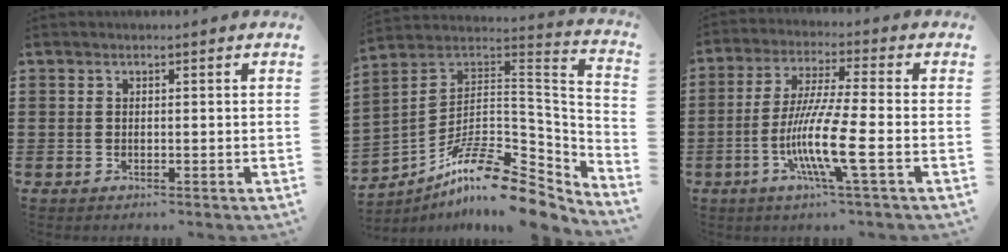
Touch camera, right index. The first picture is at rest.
{"total": 13.2, "force": [-9.7, 4.1, 8.0], "torque": [-0.121, 0.015, -0.179]}
{"total": 11.0, "force": [-3.7, 0.4, 10.4], "torque": [-0.215, -0.016, -0.078]}